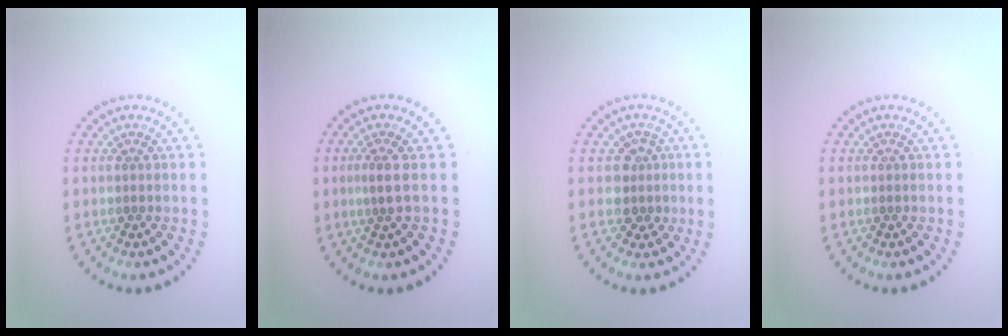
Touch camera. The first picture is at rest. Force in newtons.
{"total": 1.7, "press": 1.2, "slide": 1.1}
{"total": 2.3, "press": 1.9, "slide": 1.4}
{"total": 0.0}